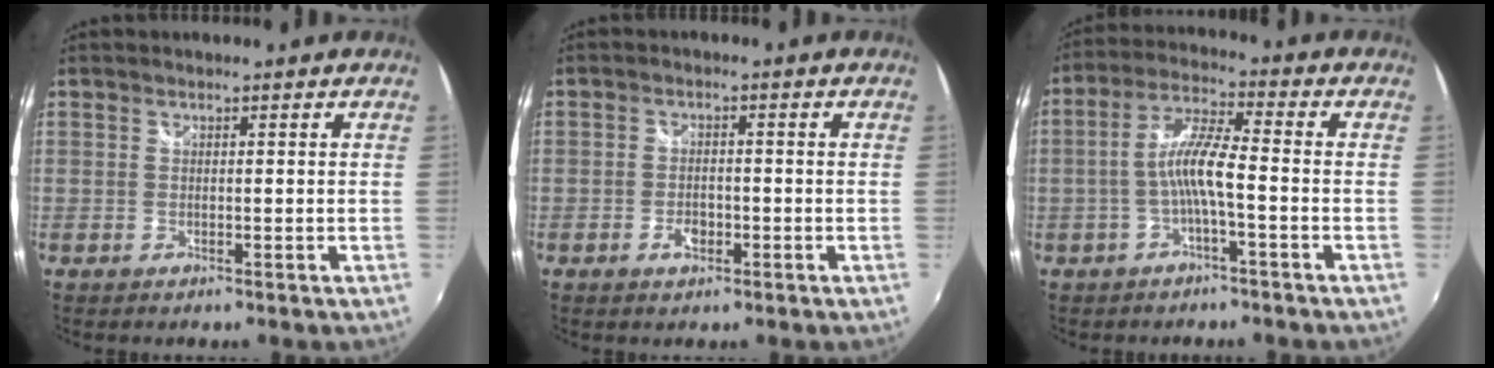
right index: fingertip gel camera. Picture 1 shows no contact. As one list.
[{"total": 3.1, "force": [-1.4, 1.9, 2.1], "torque": [-0.039, -0.001, -0.025]}, {"total": 6.9, "force": [-2.2, 0.5, 6.6], "torque": [-0.144, 0.013, -0.039]}]